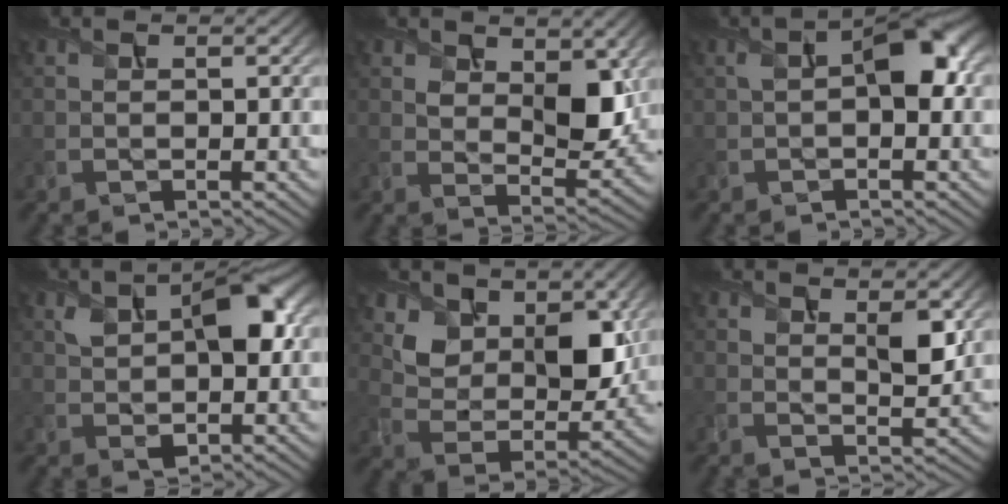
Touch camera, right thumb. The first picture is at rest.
{"total": 7.8, "force": [2.7, 4.6, 5.8], "torque": [-0.108, -0.017, 0.049]}
{"total": 5.7, "force": [0.5, 2.6, 5.0], "torque": [-0.080, 0.010, 0.007]}
{"total": 8.7, "force": [1.9, 4.7, 7.1], "torque": [-0.124, 0.003, 0.030]}
{"total": 9.7, "force": [4.8, 6.2, 5.8], "torque": [-0.114, -0.021, 0.085]}
{"total": 4.3, "force": [2.2, 1.7, 3.2], "torque": [-0.060, -0.010, 0.042]}